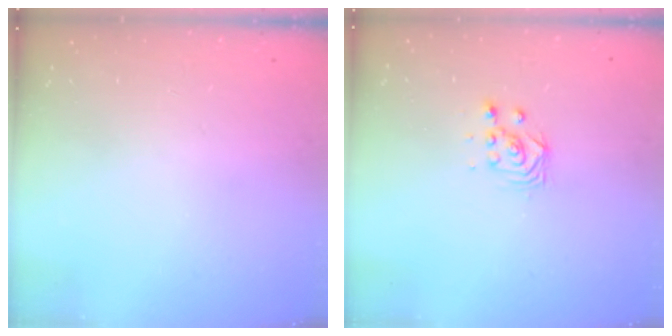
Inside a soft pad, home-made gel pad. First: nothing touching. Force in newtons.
{"total": 2.9, "press": 2.9, "slide": 0.4}